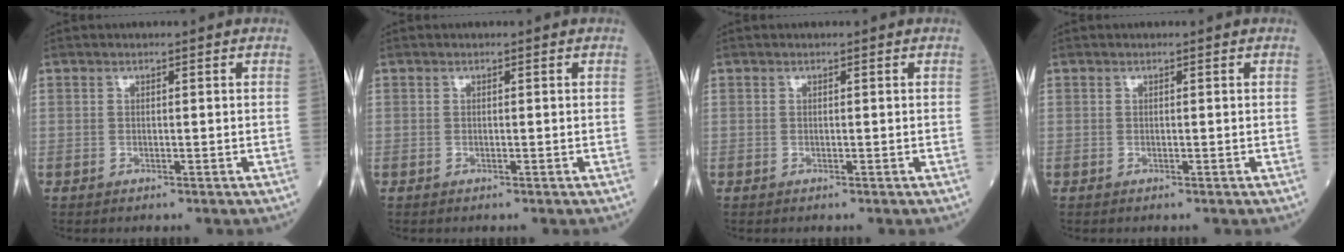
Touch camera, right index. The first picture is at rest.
{"total": 0.0}
{"total": 0.0}
{"total": 0.0}